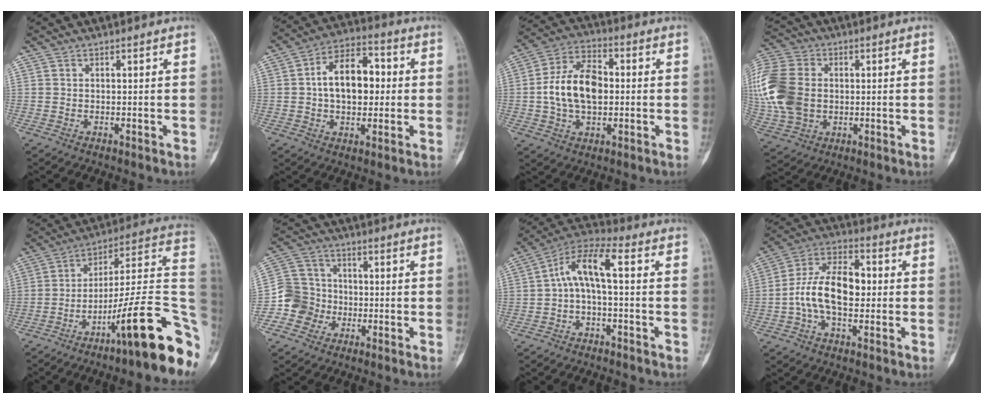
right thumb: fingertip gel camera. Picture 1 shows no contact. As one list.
[{"total": 13.0, "force": [0.9, 8.1, 10.2], "torque": [-0.132, 0.023, 0.007]}, {"total": 13.4, "force": [0.0, 8.4, 10.5], "torque": [-0.180, 0.021, -0.005]}, {"total": 19.3, "force": [0.8, 14.6, 12.6], "torque": [-0.307, 0.012, 0.024]}, {"total": 24.3, "force": [-10.0, 4.4, 21.6], "torque": [-0.246, 0.068, -0.149]}, {"total": 8.2, "force": [-2.8, 7.5, 1.4], "torque": [0.005, 0.030, -0.060]}, {"total": 8.7, "force": [-0.2, 3.1, 8.1], "torque": [-0.155, 0.049, -0.013]}, {"total": 13.2, "force": [-1.0, 7.6, 10.8], "torque": [-0.190, 0.038, -0.024]}]